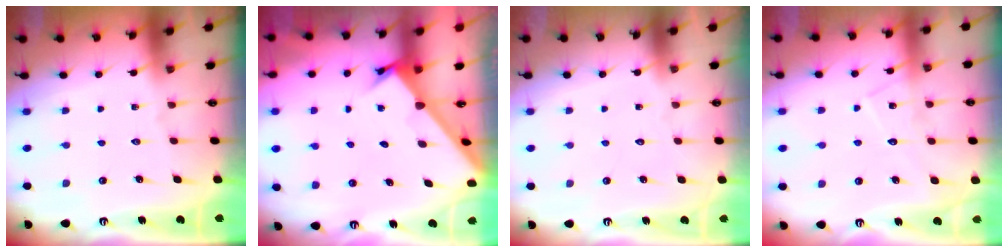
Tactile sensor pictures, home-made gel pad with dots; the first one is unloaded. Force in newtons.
{"total": 2.1, "press": 2.1, "slide": 0.2}
{"total": 1.7, "press": 1.7, "slide": 0.1}
{"total": 8.8, "press": 8.8, "slide": 0.6}